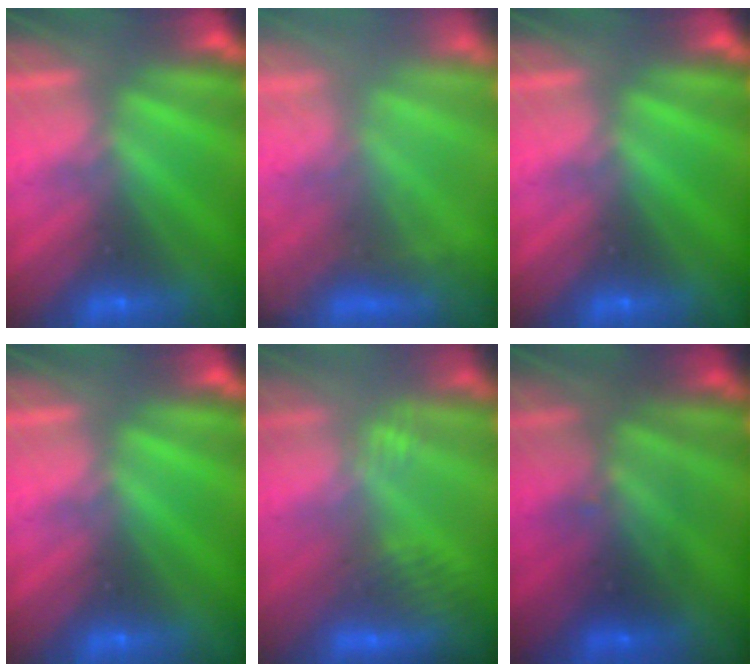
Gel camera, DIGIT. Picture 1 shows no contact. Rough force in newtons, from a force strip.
{"total": 5.6}
{"total": 0.0}
{"total": 0.0}
{"total": 3.0}
{"total": 2.3}